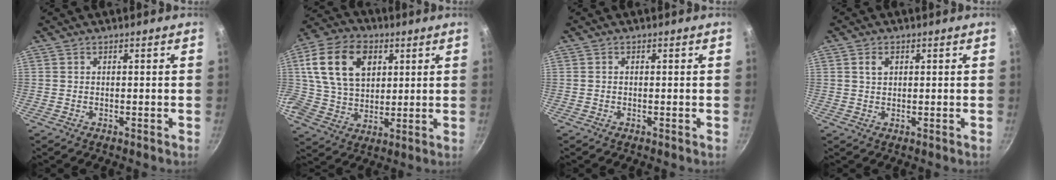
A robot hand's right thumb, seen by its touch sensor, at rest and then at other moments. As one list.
[{"total": 16.1, "force": [5.1, 11.5, 10.1], "torque": [-0.163, -0.003, 0.086]}, {"total": 0.0}, {"total": 2.3, "force": [0.9, 1.6, 1.4], "torque": [-0.018, 0.000, 0.016]}]